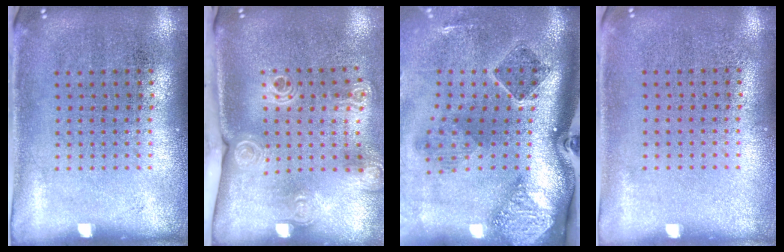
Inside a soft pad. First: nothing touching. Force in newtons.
{"total": 2.0, "press": 1.5, "slide": 1.4}
{"total": 3.0, "press": 2.0, "slide": 2.3}
{"total": 0.0}